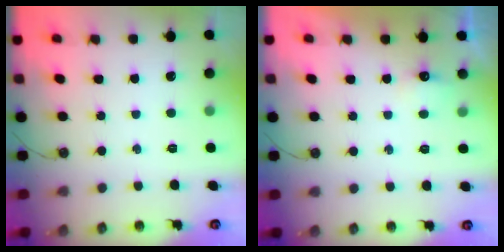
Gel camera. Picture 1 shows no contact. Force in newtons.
{"total": 3.9, "press": 3.8, "slide": 0.6}